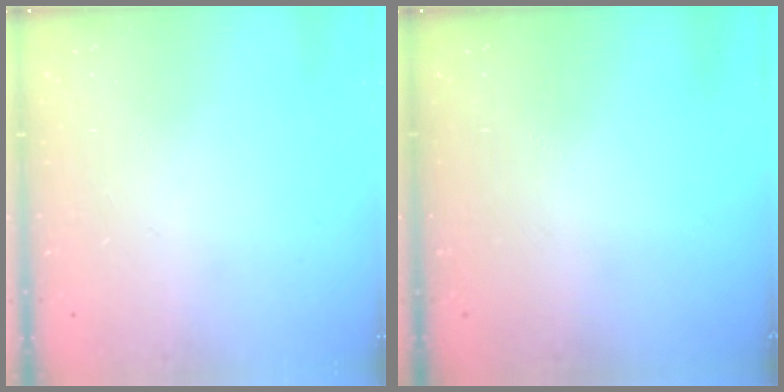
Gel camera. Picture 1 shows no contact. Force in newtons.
{"total": 0.0}